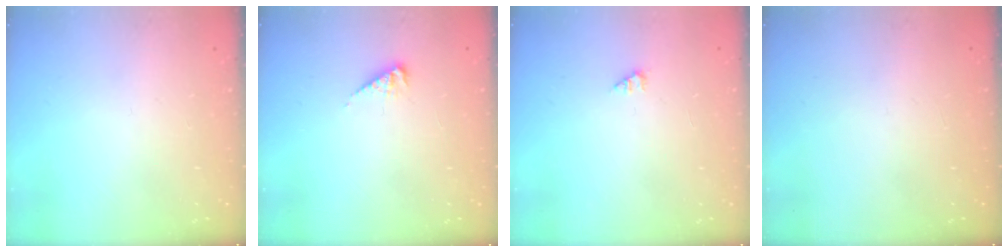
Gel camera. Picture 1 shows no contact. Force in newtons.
{"total": 2.9, "press": 2.9, "slide": 0.4}
{"total": 1.0, "press": 1.0, "slide": 0.2}
{"total": 0.0}